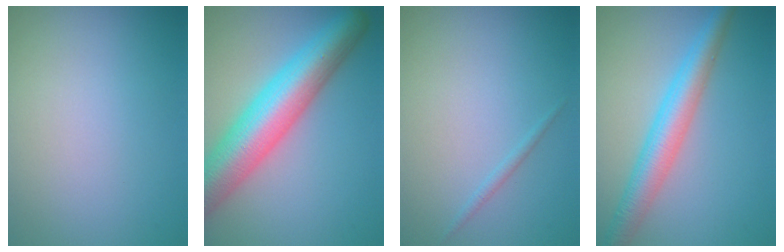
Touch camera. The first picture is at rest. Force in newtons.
{"total": 9.5, "press": 9.5, "slide": 0.4}
{"total": 0.7, "press": 0.7, "slide": 0.1}
{"total": 5.0, "press": 5.0, "slide": 0.1}